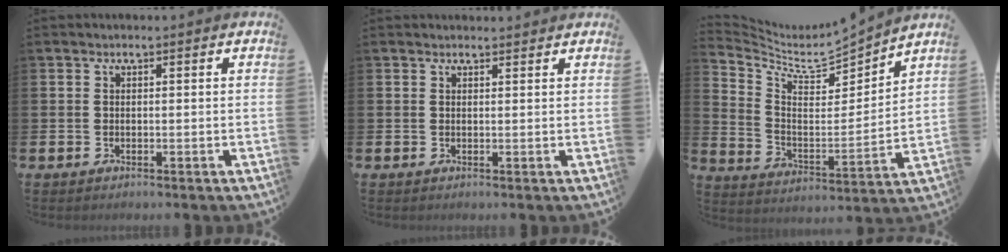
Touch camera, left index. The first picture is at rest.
{"total": 1.0, "force": [0.9, 0.2, 0.1], "torque": [0.007, -0.002, 0.015]}
{"total": 6.5, "force": [5.8, 1.8, 2.3], "torque": [-0.073, -0.057, 0.094]}